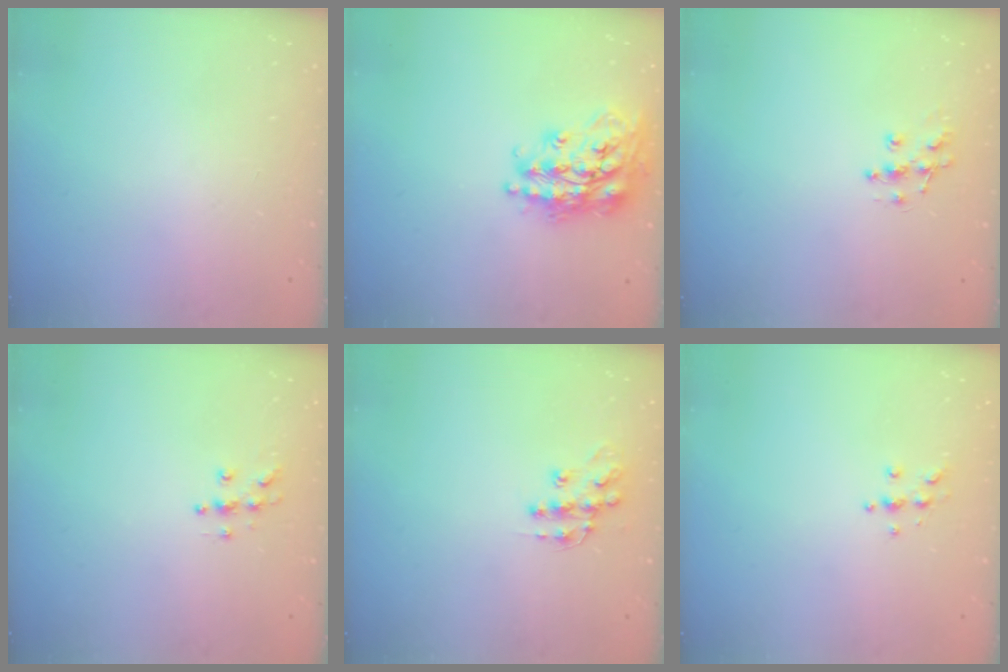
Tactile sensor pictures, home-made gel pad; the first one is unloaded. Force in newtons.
{"total": 20.7, "press": 20.6, "slide": 1.6}
{"total": 8.5, "press": 8.4, "slide": 0.6}
{"total": 5.7, "press": 5.7, "slide": 0.5}
{"total": 10.6, "press": 10.6, "slide": 0.6}
{"total": 5.1, "press": 5.1, "slide": 0.3}